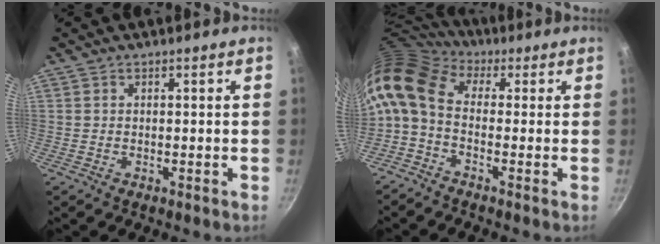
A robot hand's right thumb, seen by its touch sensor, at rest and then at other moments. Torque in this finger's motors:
{"motor_torque": [0.28, 0.86, 1.92, -0.85, 0.49]}